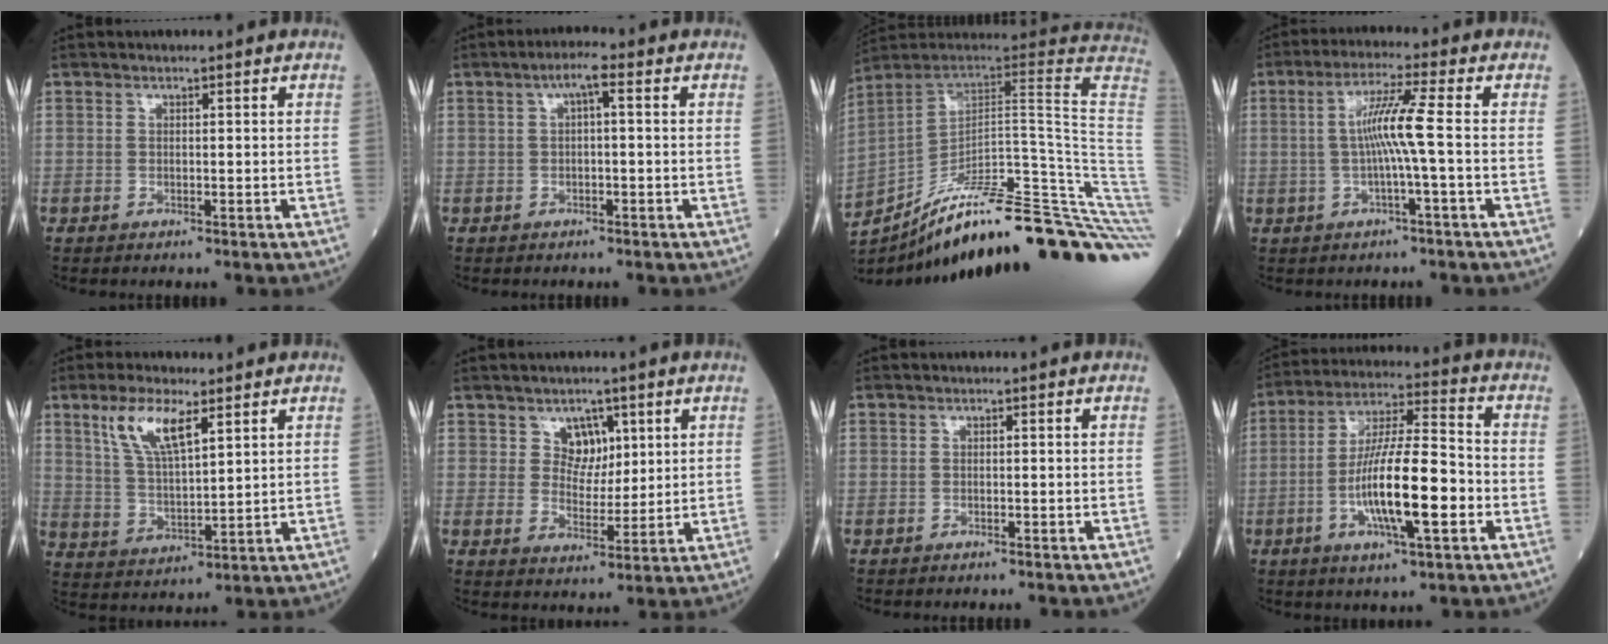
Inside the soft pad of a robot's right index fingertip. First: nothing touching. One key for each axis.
{"total": 3.7, "fx": 1.0, "fy": 1.2, "fz": 3.4, "tx": -0.074, "ty": 0.018, "tz": 0.017}
{"total": 38.6, "fx": -28.2, "fy": 1.8, "fz": 26.2, "tx": -0.261, "ty": -0.039, "tz": -0.394}
{"total": 7.1, "fx": -0.5, "fy": -0.6, "fz": 7.0, "tx": -0.139, "ty": 0.009, "tz": -0.007}
{"total": 9.2, "fx": 4.8, "fy": 2.7, "fz": 7.4, "tx": -0.160, "ty": 0.008, "tz": 0.102}
{"total": 5.2, "fx": 2.4, "fy": 3.9, "fz": 2.4, "tx": -0.042, "ty": 0.008, "tz": 0.048}
{"total": 3.0, "fx": -2.3, "fy": 1.2, "fz": 1.4, "tx": -0.034, "ty": -0.007, "tz": -0.024}
{"total": 15.2, "fx": -4.0, "fy": 2.7, "fz": 14.4, "tx": -0.273, "ty": 0.001, "tz": -0.068}